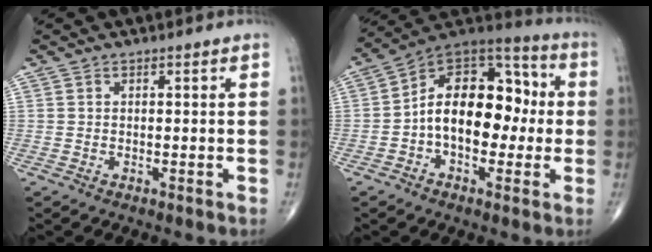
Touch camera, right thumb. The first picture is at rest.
{"total": 17.5, "force": [-1.0, 11.0, 13.5], "torque": [-0.175, 0.049, -0.028]}